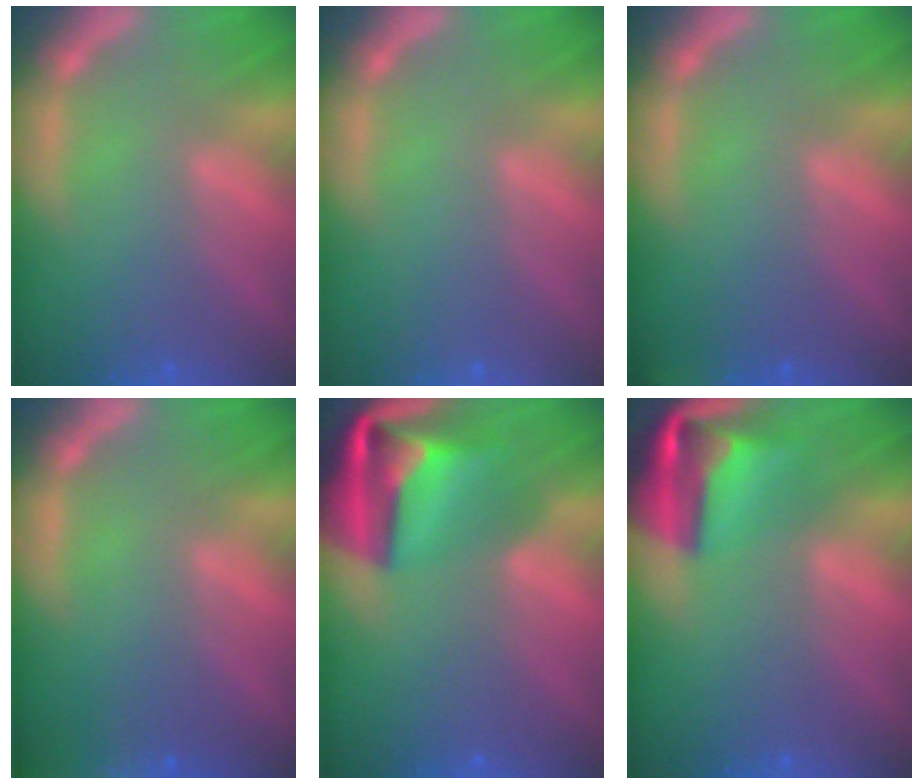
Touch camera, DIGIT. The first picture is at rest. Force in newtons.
{"total": 0.0}
{"total": 1.9}
{"total": 10.0}
{"total": 10.1}
{"total": 7.9}